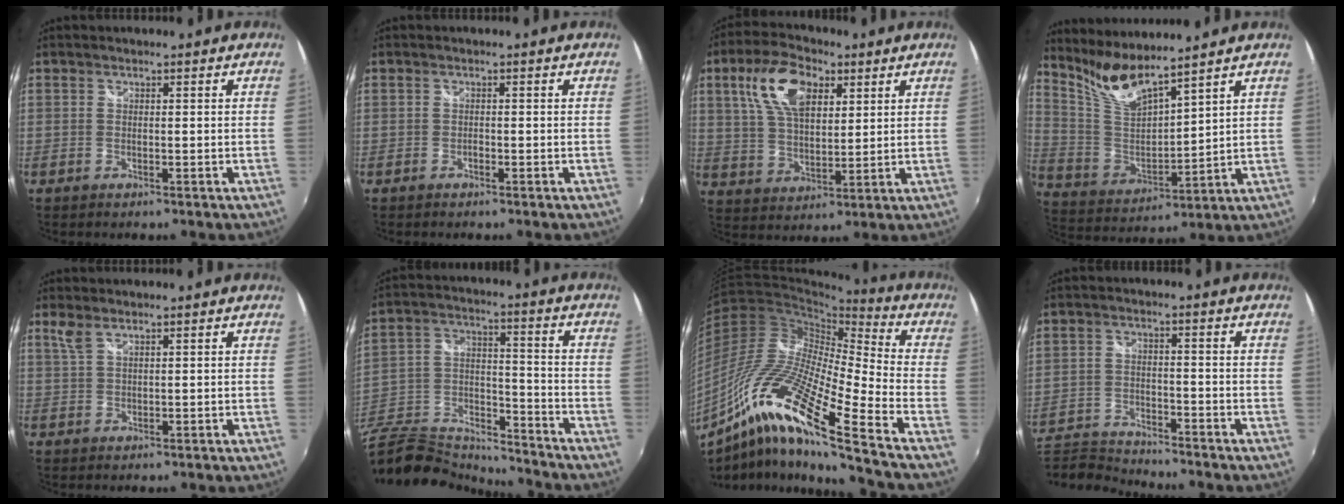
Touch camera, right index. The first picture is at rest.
{"total": 0.7, "force": [-0.6, 0.3, 0.2], "torque": [-0.006, 0.000, -0.012]}
{"total": 13.0, "force": [5.6, 6.8, 9.6], "torque": [-0.183, 0.027, 0.106]}
{"total": 9.9, "force": [8.6, 0.9, 4.8], "torque": [-0.096, -0.017, 0.178]}
{"total": 2.1, "force": [1.4, 0.7, 1.4], "torque": [-0.033, 0.004, 0.031]}
{"total": 19.8, "force": [-16.5, 7.5, 7.9], "torque": [-0.187, 0.004, -0.290]}
{"total": 20.9, "force": [-11.8, 1.8, 17.1], "torque": [-0.310, -0.033, -0.243]}
{"total": 9.2, "force": [-8.8, 2.0, 1.7], "torque": [-0.063, -0.006, -0.163]}